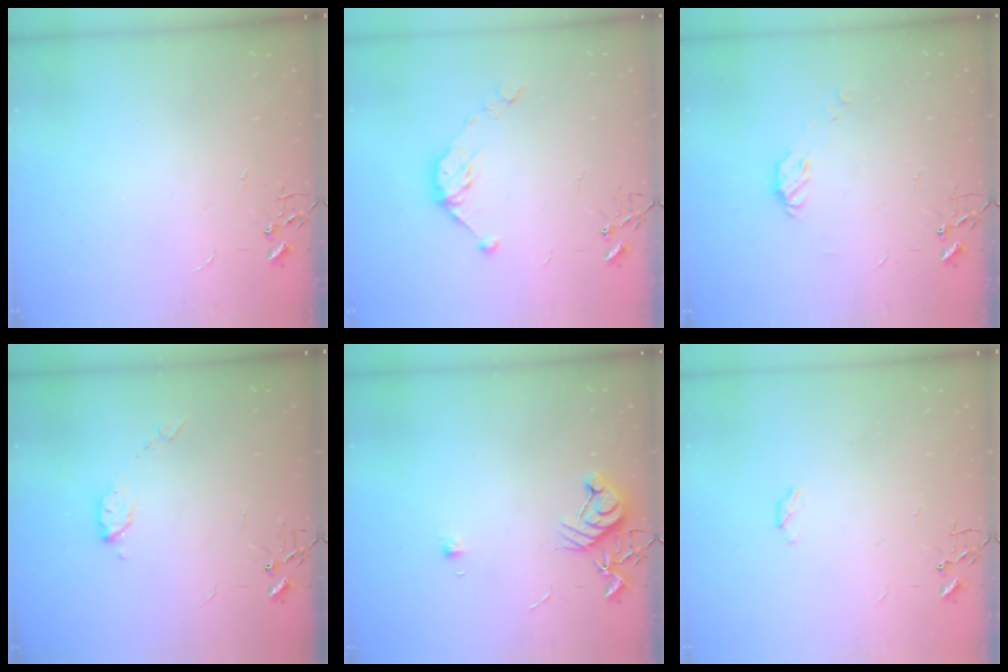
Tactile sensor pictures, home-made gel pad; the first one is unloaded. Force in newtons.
{"total": 9.8, "press": 9.8, "slide": 0.8}
{"total": 6.3, "press": 6.3, "slide": 0.5}
{"total": 6.4, "press": 6.4, "slide": 0.3}
{"total": 8.5, "press": 8.5, "slide": 0.9}
{"total": 2.9, "press": 2.9, "slide": 0.5}